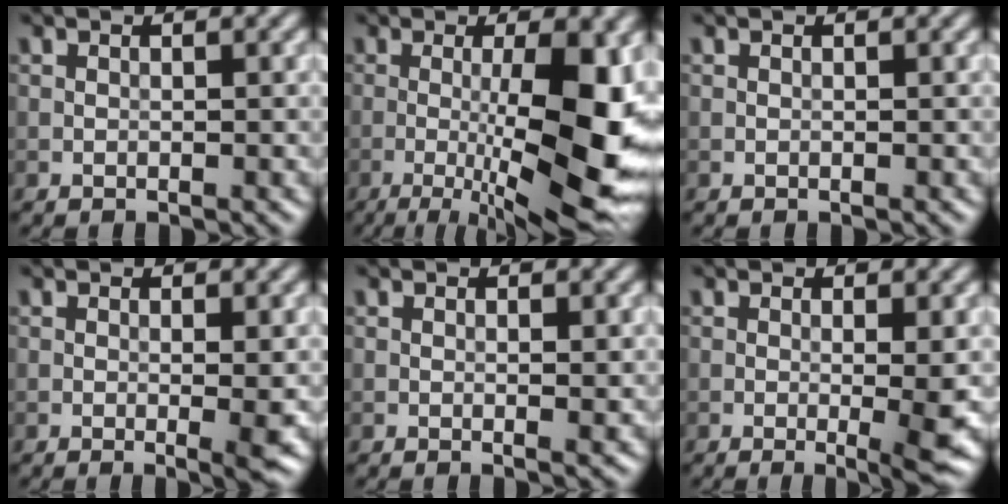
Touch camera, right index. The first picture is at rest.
{"total": 11.8, "force": [-1.6, 3.0, 11.3], "torque": [-0.173, -0.018, -0.021]}
{"total": 0.0}
{"total": 2.3, "force": [-0.1, 0.3, 2.3], "torque": [-0.031, -0.004, -0.002]}
{"total": 0.9, "force": [0.2, 0.1, 0.9], "torque": [-0.012, -0.003, 0.002]}
{"total": 3.7, "force": [-0.3, 0.6, 3.7], "torque": [-0.053, -0.007, -0.004]}